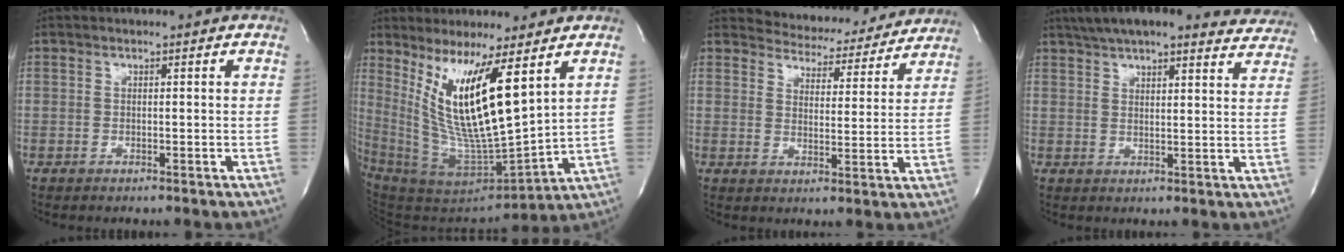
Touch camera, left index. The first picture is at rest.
{"total": 15.3, "force": [6.8, 1.4, 13.7], "torque": [-0.275, -0.030, 0.139]}
{"total": 12.2, "force": [11.6, 3.4, 1.0], "torque": [0.001, -0.008, 0.139]}
{"total": 20.8, "force": [18.2, 4.8, 8.9], "torque": [-0.132, 0.024, 0.220]}